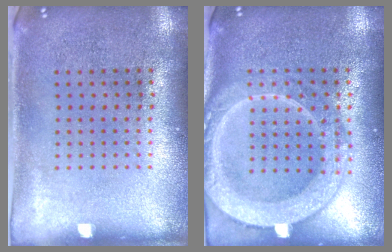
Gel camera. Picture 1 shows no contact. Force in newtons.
{"total": 4.0, "press": 4.0, "slide": 0.5}